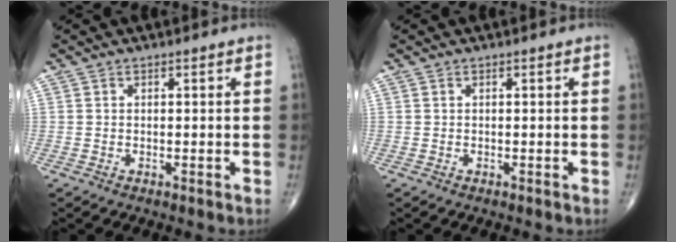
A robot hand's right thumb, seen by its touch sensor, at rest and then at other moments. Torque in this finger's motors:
{"motor_torque": [-0.01, -0.15, -0.29, 0.07, 0.03]}